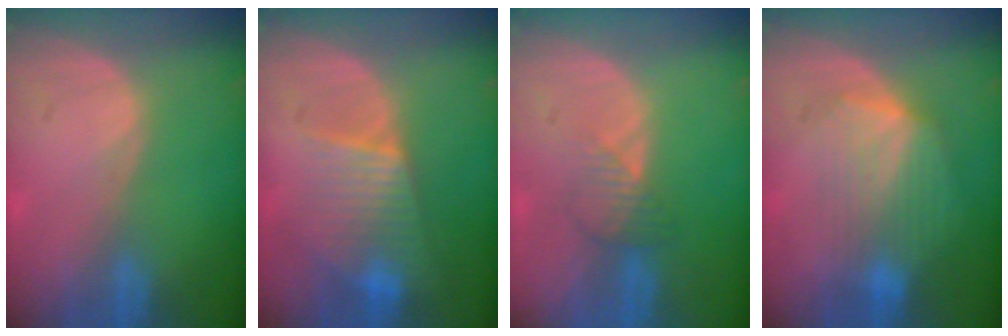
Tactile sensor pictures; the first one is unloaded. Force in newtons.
{"total": 6.7, "press": 6.6, "slide": 1.3}
{"total": 2.7, "press": 2.7, "slide": 0.3}
{"total": 7.3, "press": 7.0, "slide": 1.8}